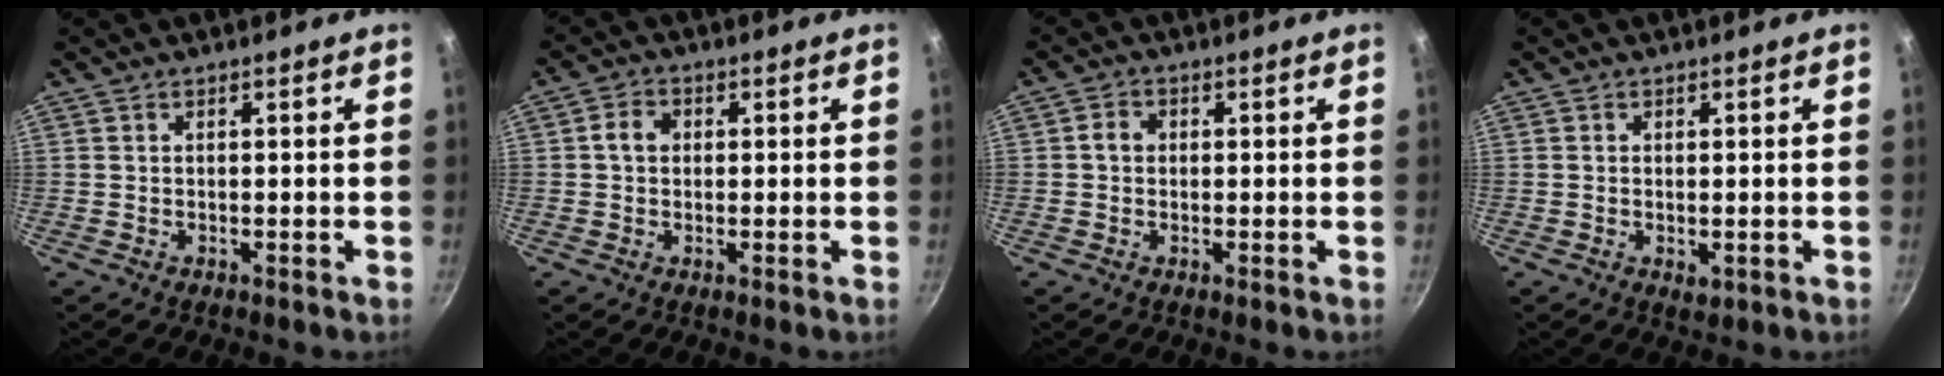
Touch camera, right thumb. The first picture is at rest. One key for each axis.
{"total": 3.6, "fx": 0.4, "fy": 2.8, "fz": 2.2, "tx": -0.030, "ty": 0.009, "tz": 0.000}
{"total": 2.5, "fx": 0.2, "fy": 2.1, "fz": 1.4, "tx": -0.018, "ty": 0.008, "tz": -0.002}
{"total": 1.2, "fx": -0.2, "fy": 0.7, "fz": 1.0, "tx": -0.015, "ty": -0.006, "tz": -0.003}